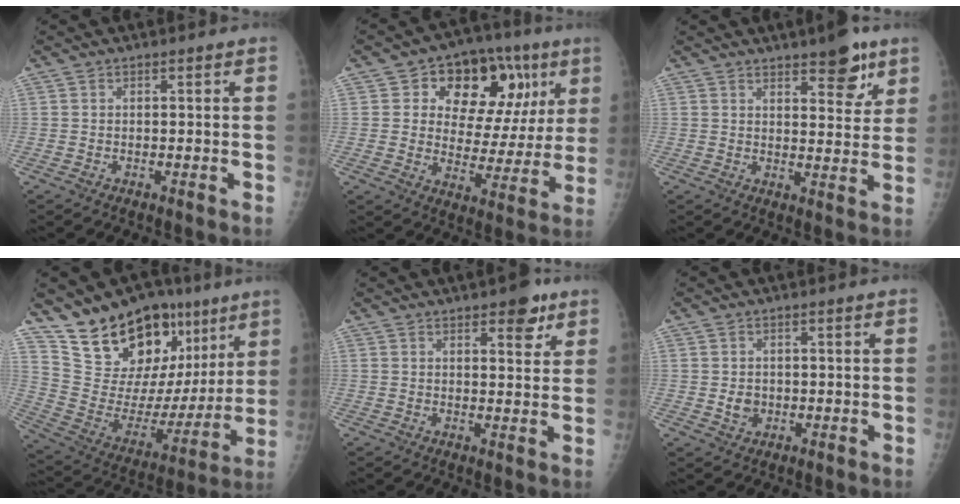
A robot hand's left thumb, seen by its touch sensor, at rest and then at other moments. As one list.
[{"total": 19.4, "force": [7.3, 11.9, 13.5], "torque": [-0.126, -0.001, 0.101]}, {"total": 8.3, "force": [5.4, 3.0, 5.6], "torque": [-0.050, -0.030, 0.073]}, {"total": 24.7, "force": [14.4, 13.9, 14.5], "torque": [-0.170, -0.035, 0.251]}, {"total": 5.6, "force": [3.4, 2.4, 3.8], "torque": [-0.029, -0.016, 0.041]}, {"total": 2.9, "force": [-0.3, 2.5, 1.4], "torque": [-0.011, 0.001, 0.000]}]